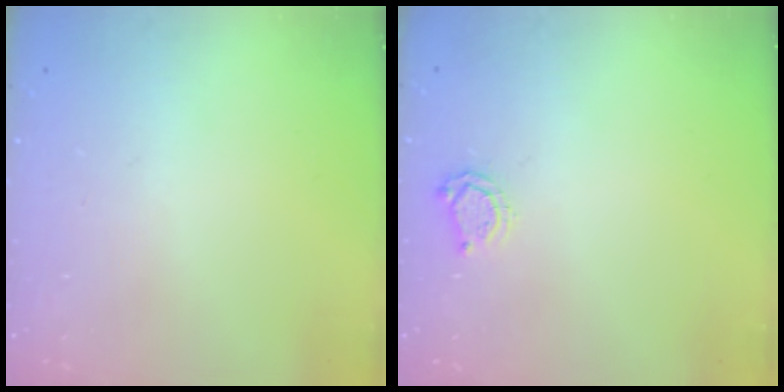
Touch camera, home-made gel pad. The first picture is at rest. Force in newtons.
{"total": 5.3, "press": 5.3, "slide": 0.5}